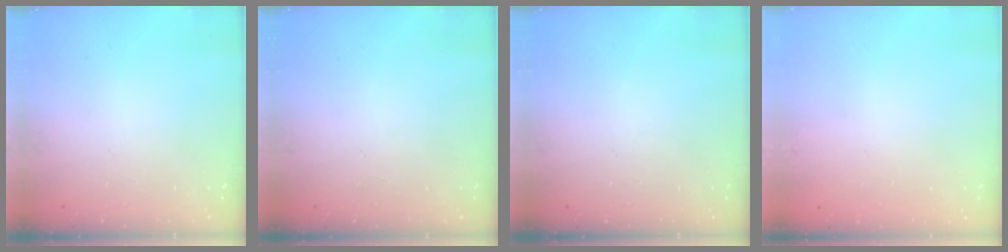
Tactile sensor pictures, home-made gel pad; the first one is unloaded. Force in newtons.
{"total": 0.0}
{"total": 0.0}
{"total": 0.7, "press": 0.3, "slide": 0.7}